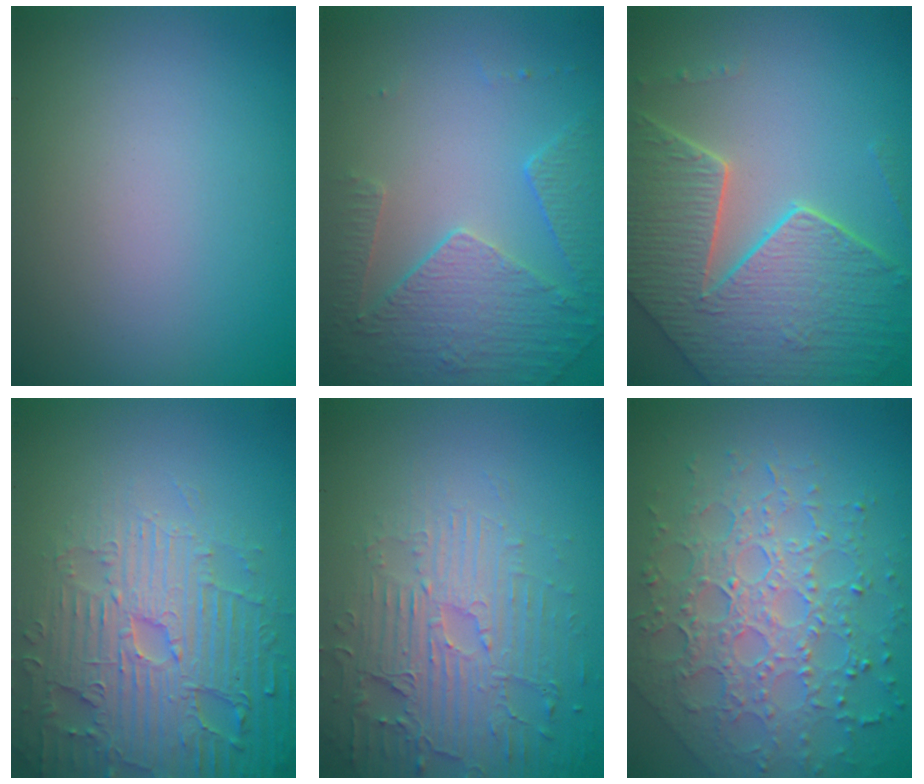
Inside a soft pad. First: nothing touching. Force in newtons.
{"total": 4.7, "press": 3.5, "slide": 3.1}
{"total": 8.9, "press": 6.3, "slide": 6.3}
{"total": 6.0, "press": 5.9, "slide": 1.5}
{"total": 4.4, "press": 4.0, "slide": 1.8}
{"total": 7.7, "press": 5.5, "slide": 5.4}